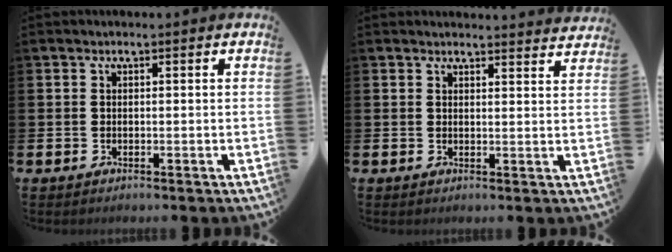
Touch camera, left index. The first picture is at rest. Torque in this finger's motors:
{"motor_torque": [0.86, -1.28, 0.14, 0.00]}